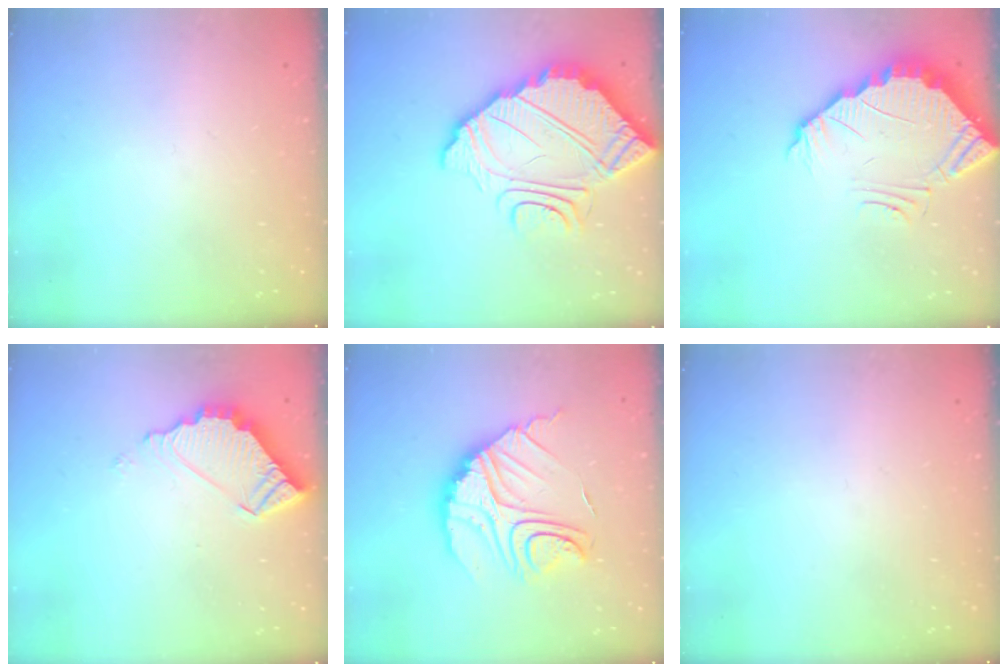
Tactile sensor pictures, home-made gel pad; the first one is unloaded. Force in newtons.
{"total": 13.4, "press": 13.4, "slide": 1.0}
{"total": 3.7, "press": 3.7, "slide": 0.1}
{"total": 7.9, "press": 7.9, "slide": 0.3}
{"total": 14.7, "press": 14.7, "slide": 1.1}
{"total": 0.0}